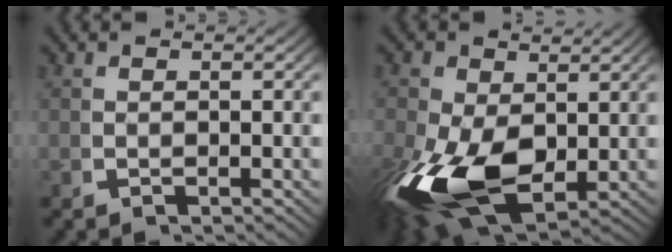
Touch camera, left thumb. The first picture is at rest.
{"total": 13.5, "force": [-2.4, 8.6, 10.1], "torque": [-0.228, -0.072, -0.010]}